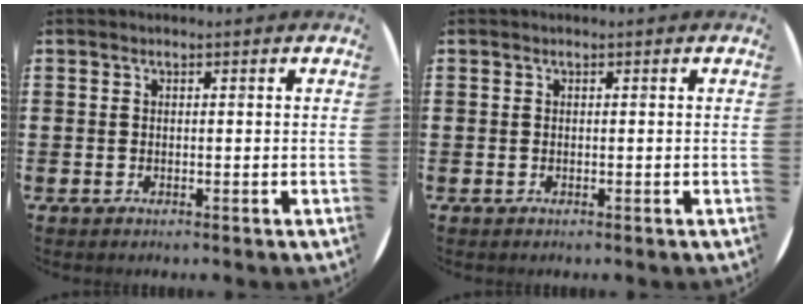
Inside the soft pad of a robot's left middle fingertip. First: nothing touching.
{"total": 0.0}